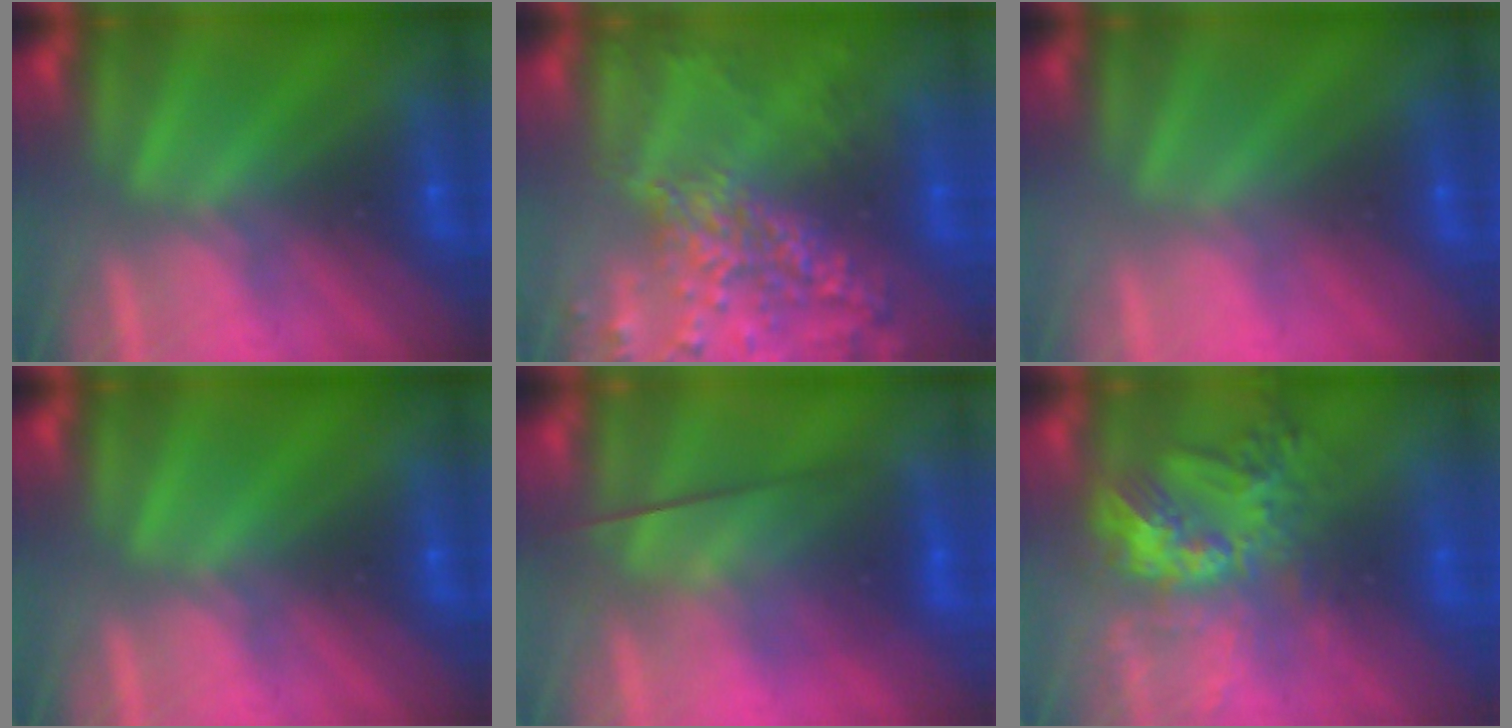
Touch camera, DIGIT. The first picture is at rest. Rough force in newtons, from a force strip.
{"total": 6.5}
{"total": 2.9}
{"total": 0.0}
{"total": 4.0}
{"total": 5.6}